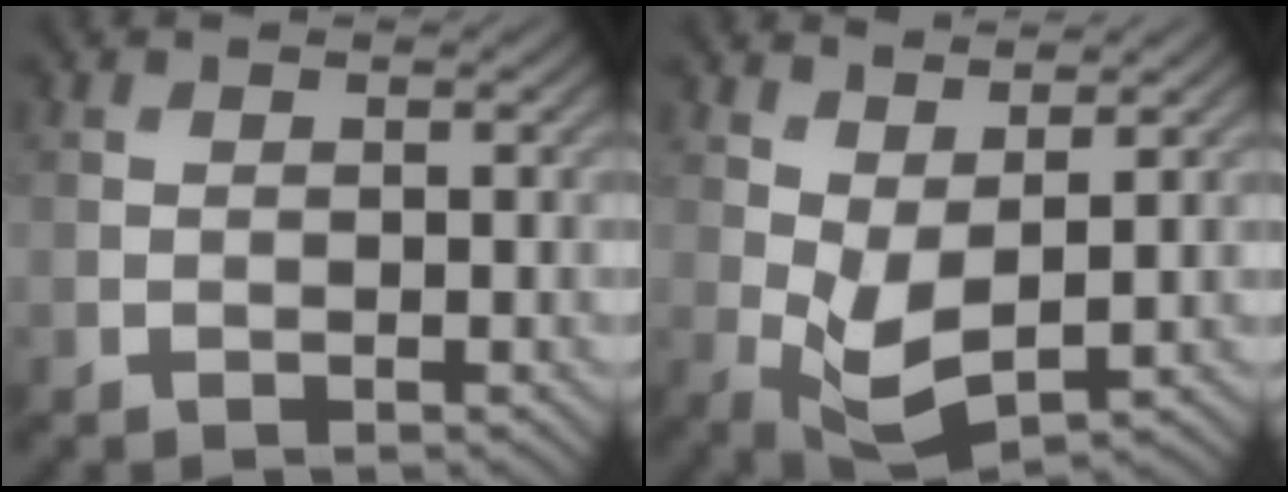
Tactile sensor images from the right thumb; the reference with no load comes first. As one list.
[{"total": 5.8, "force": [2.1, 2.6, 4.7], "torque": [-0.108, 0.001, 0.042]}]